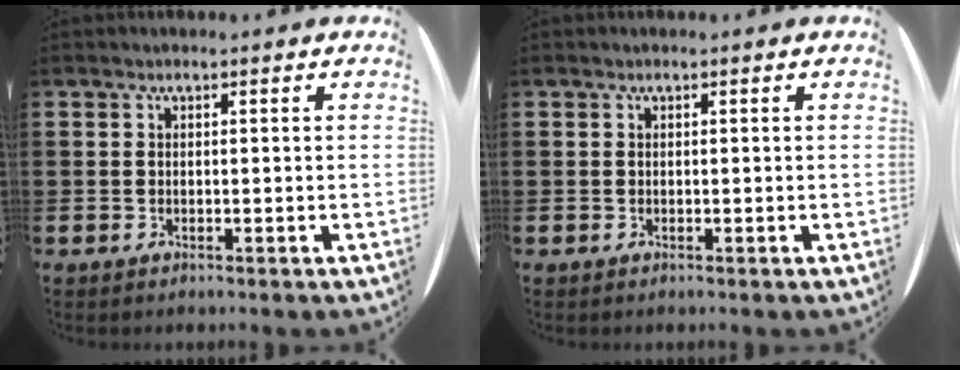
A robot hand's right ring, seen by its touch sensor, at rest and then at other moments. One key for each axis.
{"total": 0.0}